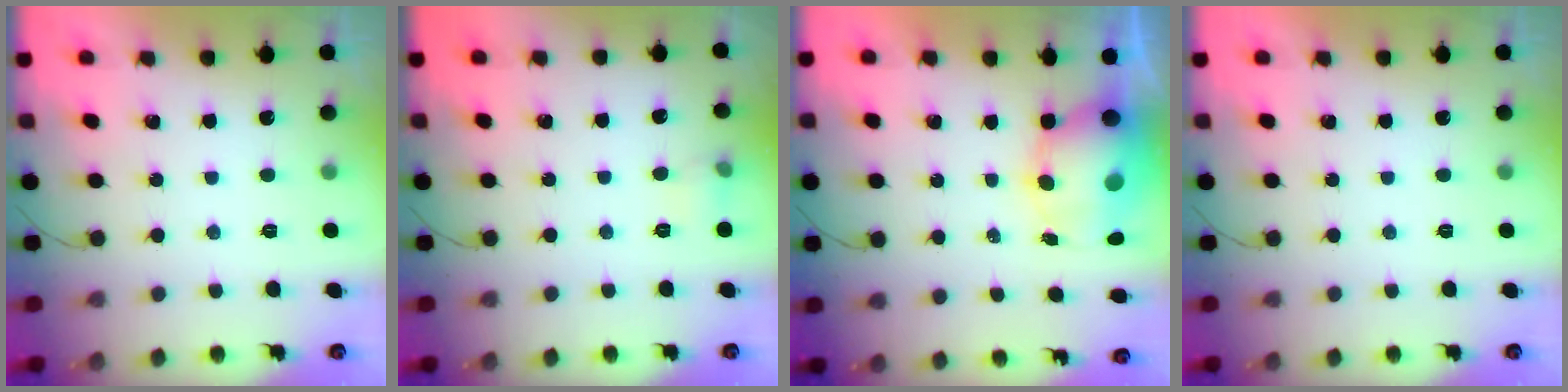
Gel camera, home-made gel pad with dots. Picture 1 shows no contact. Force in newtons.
{"total": 5.1, "press": 4.8, "slide": 1.6}
{"total": 8.4, "press": 8.2, "slide": 2.0}
{"total": 0.0}